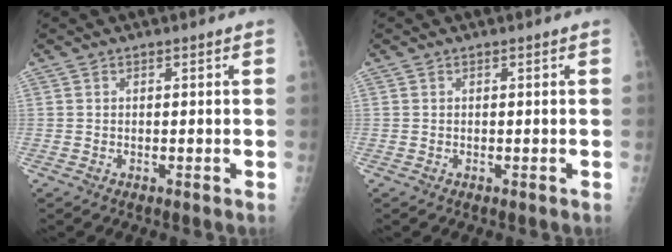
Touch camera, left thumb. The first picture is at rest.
{"total": 0.0}